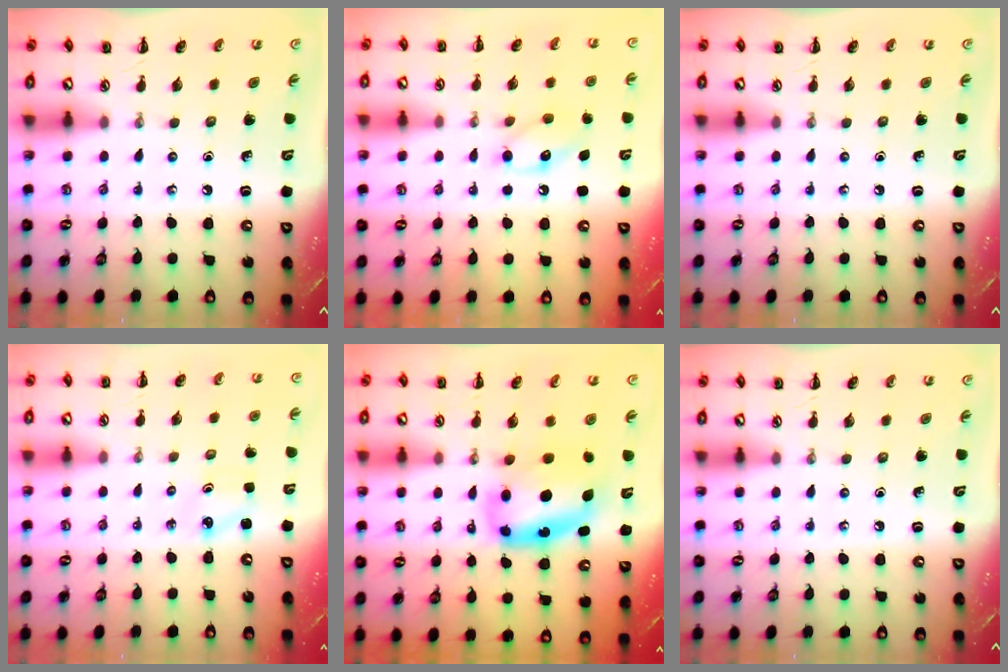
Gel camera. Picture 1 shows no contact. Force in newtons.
{"total": 10.2, "press": 10.2, "slide": 0.9}
{"total": 0.0}
{"total": 2.0, "press": 2.0, "slide": 0.5}
{"total": 9.8, "press": 9.5, "slide": 2.5}
{"total": 0.0}